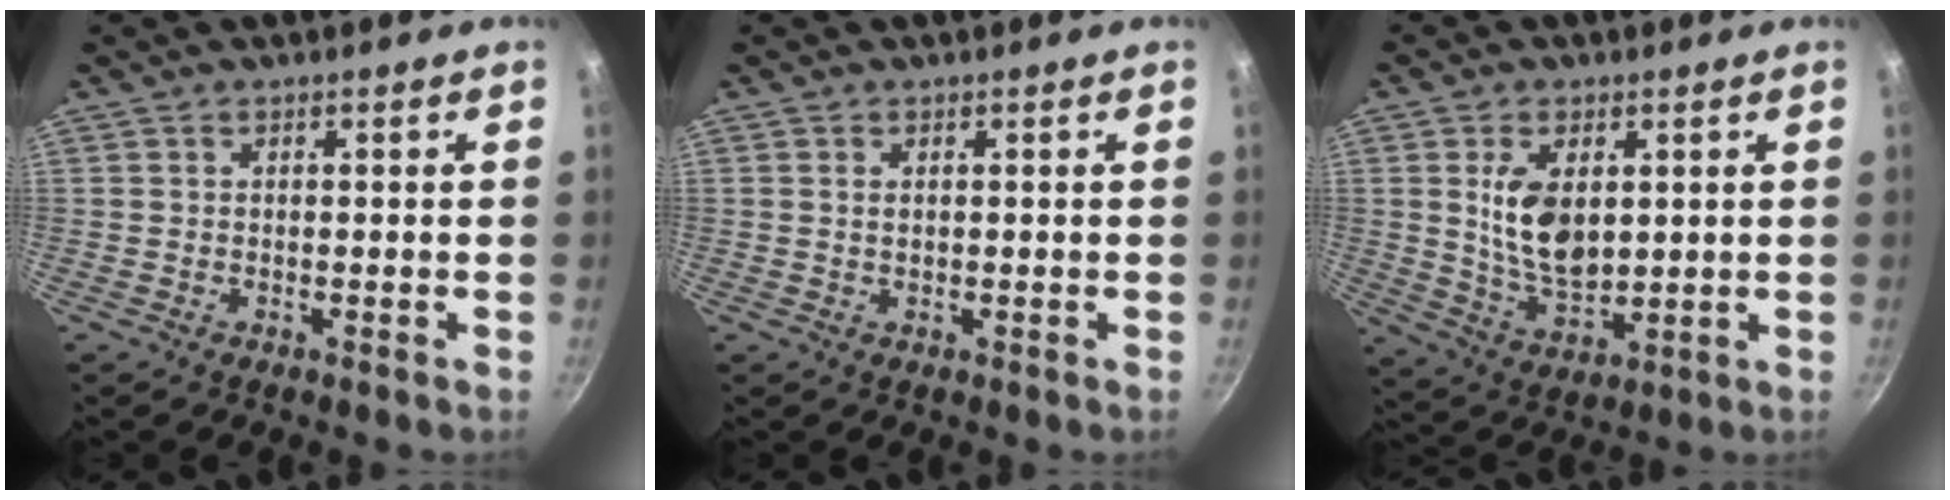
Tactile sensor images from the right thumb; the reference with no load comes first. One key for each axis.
{"total": 0.9, "fx": 0.3, "fy": 0.5, "fz": 0.7, "tx": -0.015, "ty": 0.001, "tz": 0.009}
{"total": 10.5, "fx": 2.1, "fy": 6.0, "fz": 8.3, "tx": -0.138, "ty": -0.019, "tz": 0.054}